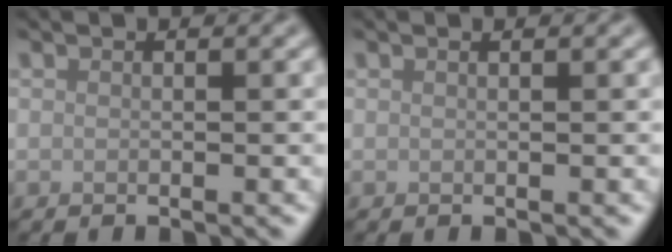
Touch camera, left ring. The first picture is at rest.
{"total": 0.6, "force": [0.4, 0.2, 0.4], "torque": [-0.002, 0.001, 0.002]}